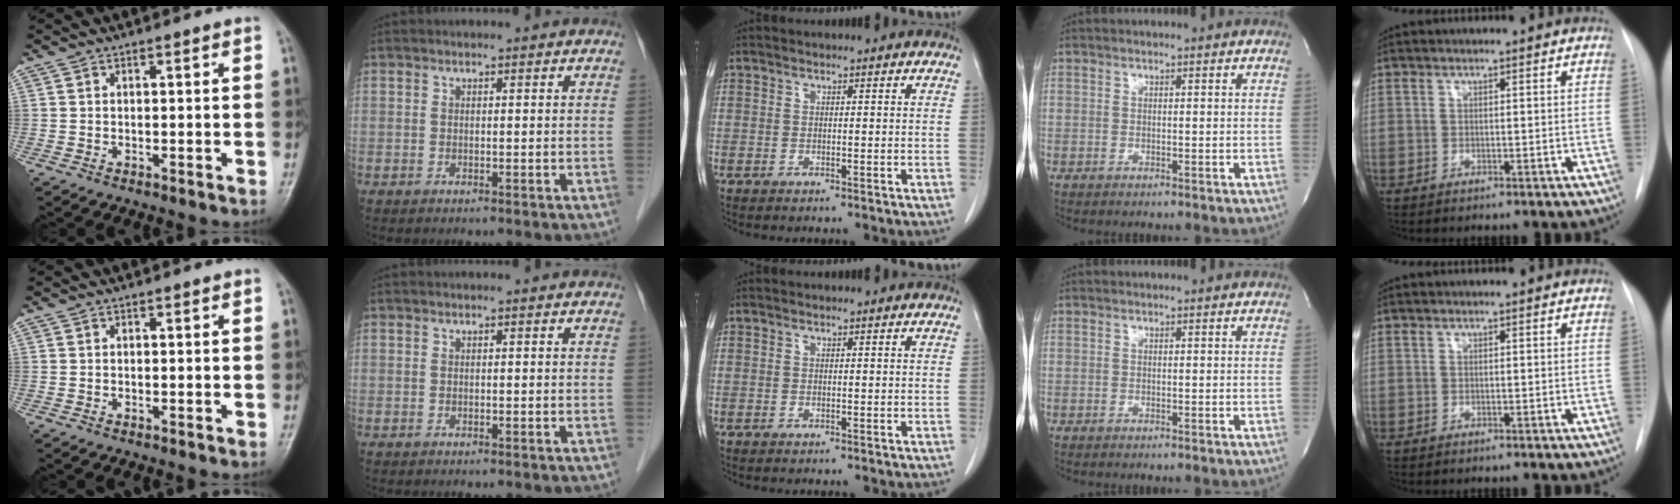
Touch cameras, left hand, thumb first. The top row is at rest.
{}